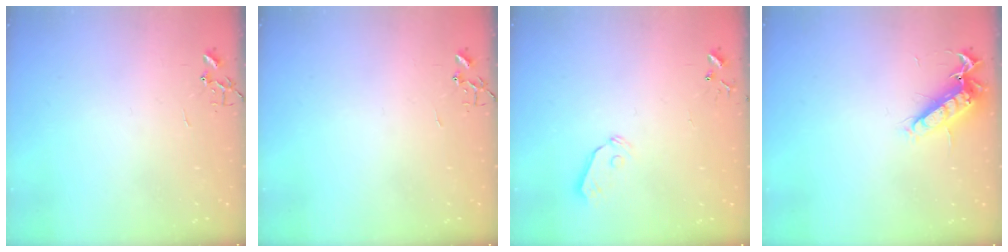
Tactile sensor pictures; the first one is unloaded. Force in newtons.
{"total": 0.0}
{"total": 6.1, "press": 6.1, "slide": 0.5}
{"total": 12.9, "press": 12.8, "slide": 1.4}